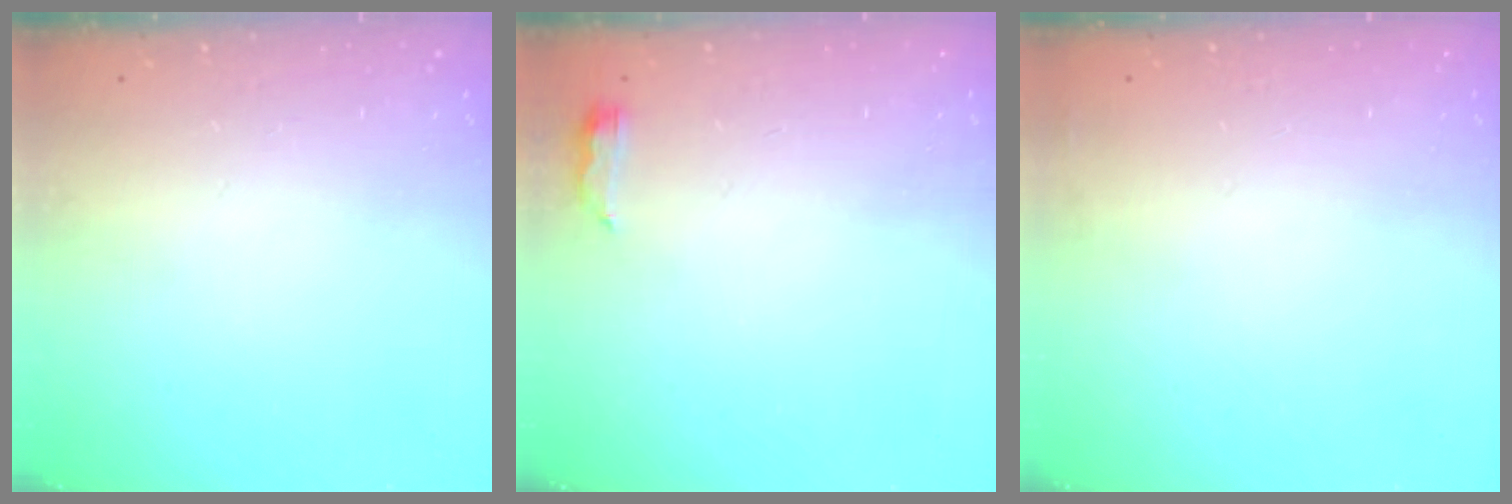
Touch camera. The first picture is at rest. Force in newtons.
{"total": 4.0, "press": 3.7, "slide": 1.3}
{"total": 2.9, "press": 2.4, "slide": 1.6}